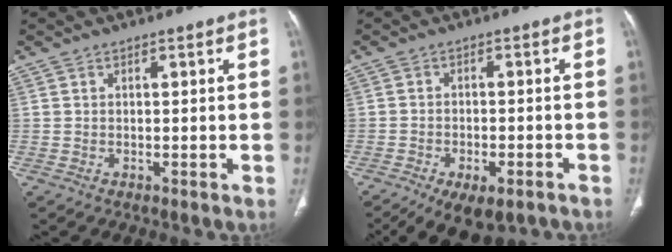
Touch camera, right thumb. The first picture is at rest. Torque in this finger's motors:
{"motor_torque": [4.57, 0.45, 0.96, -1.68, 0.13]}